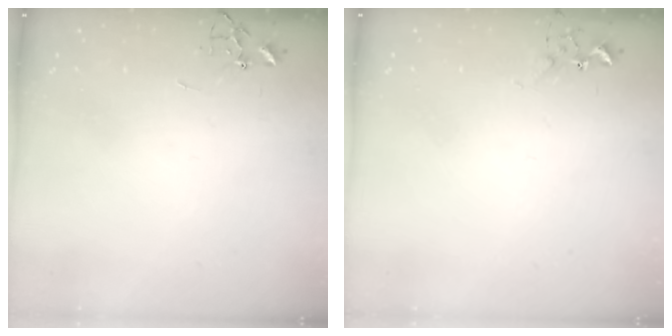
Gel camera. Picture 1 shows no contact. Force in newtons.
{"total": 5.2, "press": 5.2, "slide": 0.6}